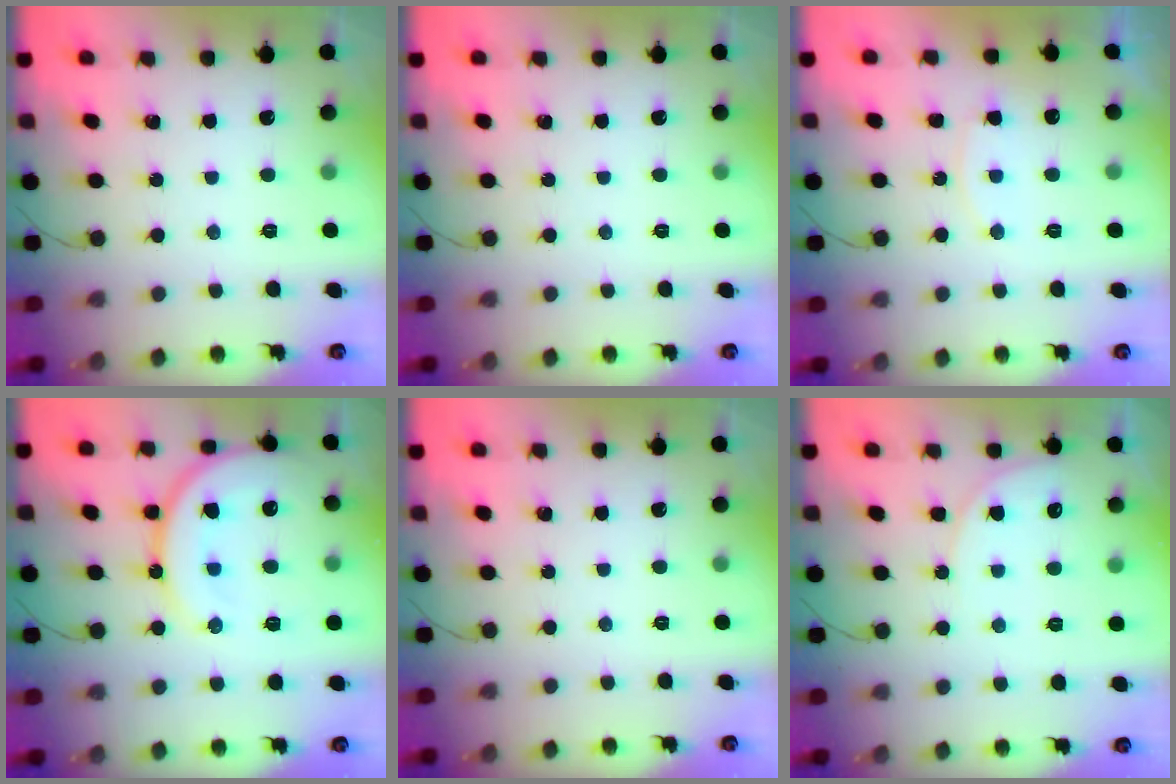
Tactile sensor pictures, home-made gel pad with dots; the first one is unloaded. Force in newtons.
{"total": 0.0}
{"total": 7.5, "press": 7.4, "slide": 0.7}
{"total": 16.6, "press": 16.4, "slide": 2.0}
{"total": 0.0}
{"total": 6.1, "press": 6.1, "slide": 0.3}